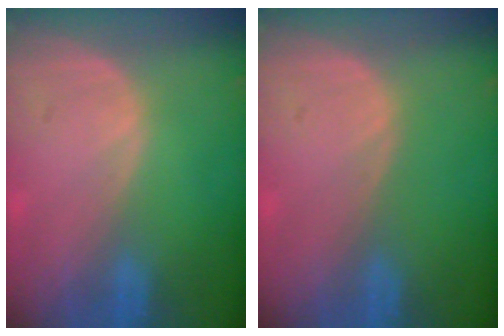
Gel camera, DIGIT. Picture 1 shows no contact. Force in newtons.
{"total": 0.0}